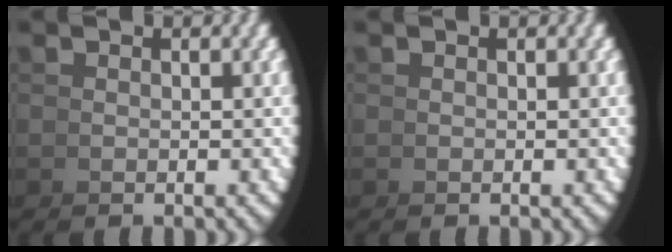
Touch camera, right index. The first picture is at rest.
{"total": 0.0}